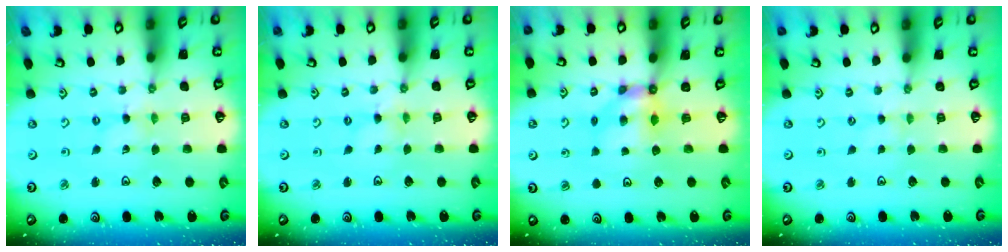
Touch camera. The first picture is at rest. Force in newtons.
{"total": 0.0}
{"total": 6.1, "press": 6.1, "slide": 0.2}
{"total": 0.0}